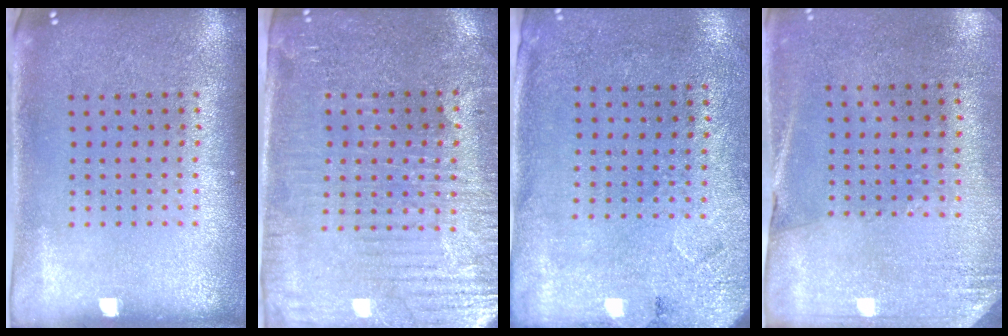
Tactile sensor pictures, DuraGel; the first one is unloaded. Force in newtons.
{"total": 3.8, "press": 3.5, "slide": 1.3}
{"total": 2.7, "press": 2.2, "slide": 1.5}
{"total": 2.6, "press": 2.3, "slide": 1.2}